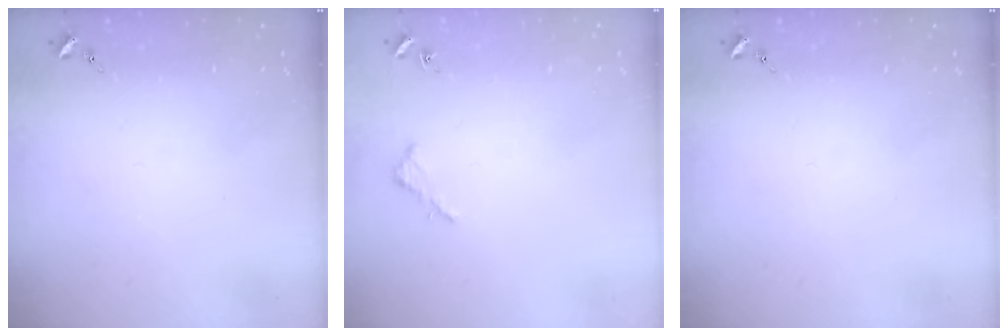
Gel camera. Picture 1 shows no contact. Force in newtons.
{"total": 2.6, "press": 2.6, "slide": 0.2}
{"total": 0.0}